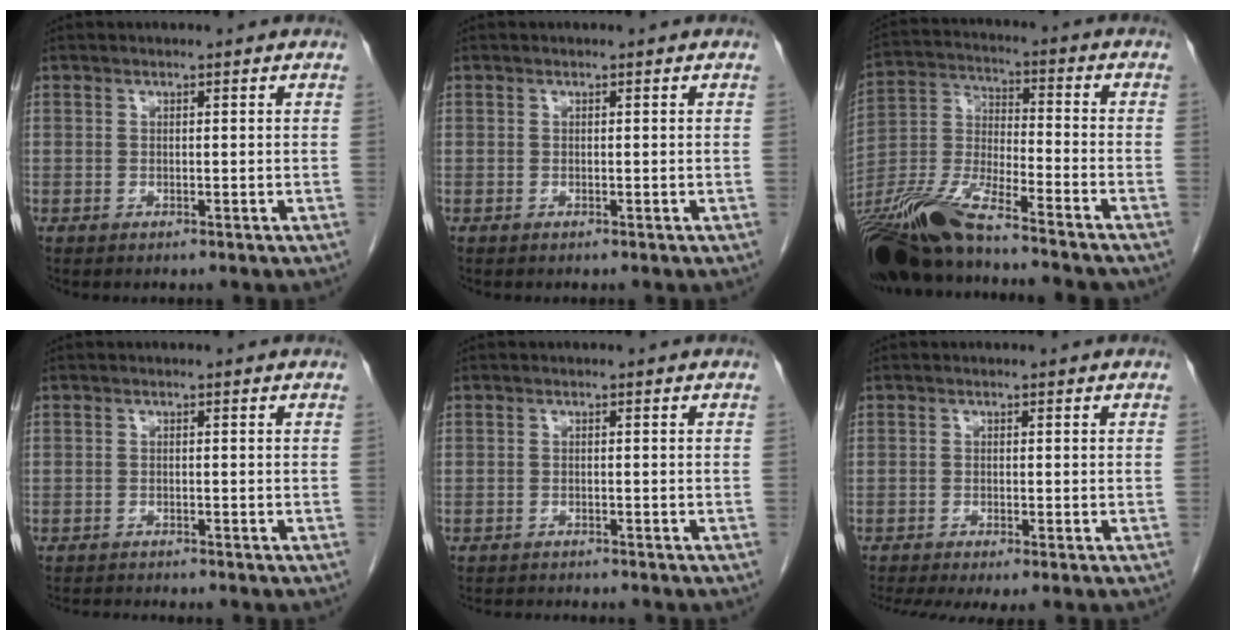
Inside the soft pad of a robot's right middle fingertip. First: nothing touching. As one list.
[{"total": 0.0}, {"total": 19.6, "force": [-15.9, 2.3, 11.3], "torque": [-0.267, -0.028, -0.294]}, {"total": 4.0, "force": [-3.9, -0.1, 0.9], "torque": [-0.010, -0.012, -0.061]}, {"total": 5.8, "force": [-5.4, 0.7, 1.8], "torque": [-0.021, -0.008, -0.079]}, {"total": 6.1, "force": [-4.8, 0.5, 3.7], "torque": [-0.057, -0.012, -0.079]}]